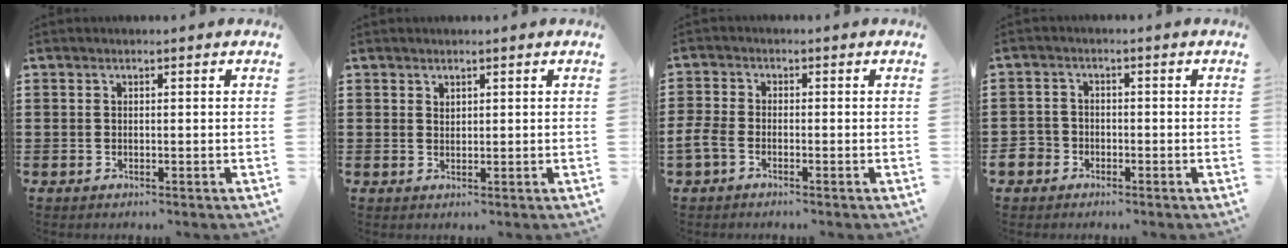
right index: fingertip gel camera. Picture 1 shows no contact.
{"total": 1.1, "force": [1.0, 0.5, 0.1], "torque": [-0.002, 0.002, 0.019]}
{"total": 2.7, "force": [-1.8, 1.2, 1.7], "torque": [-0.053, -0.005, -0.039]}
{"total": 3.0, "force": [-1.9, 2.3, 0.4], "torque": [-0.039, -0.006, -0.048]}